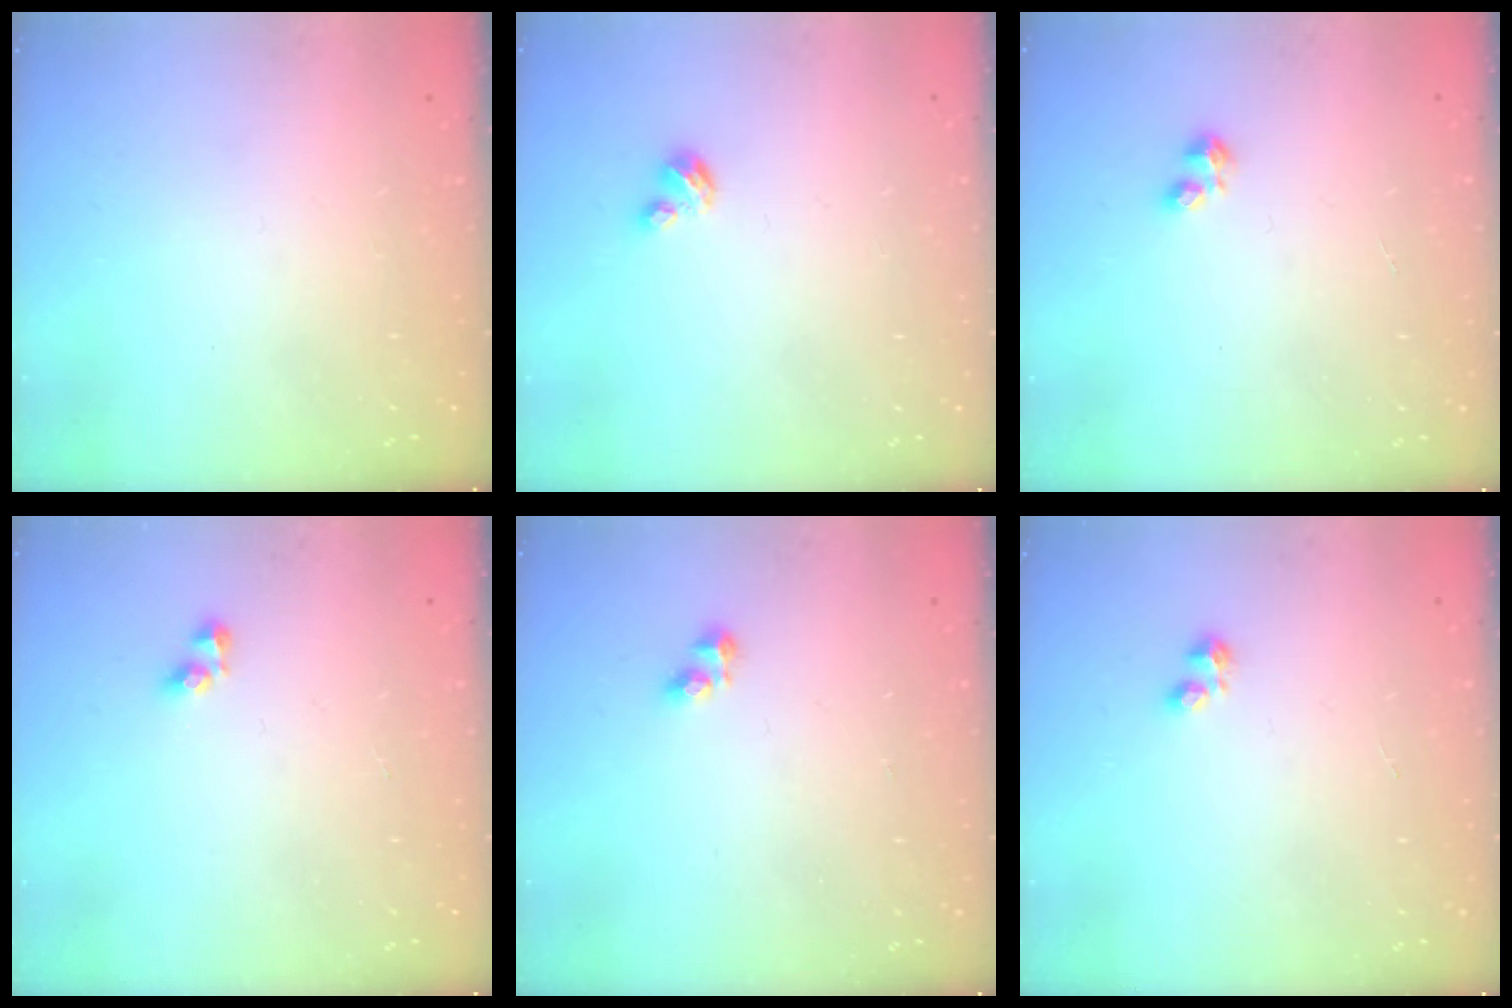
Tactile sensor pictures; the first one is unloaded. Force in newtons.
{"total": 3.2, "press": 3.2, "slide": 0.3}
{"total": 2.0, "press": 2.0, "slide": 0.4}
{"total": 3.5, "press": 3.5, "slide": 0.2}
{"total": 2.7, "press": 2.6, "slide": 0.3}
{"total": 2.9, "press": 2.8, "slide": 0.5}